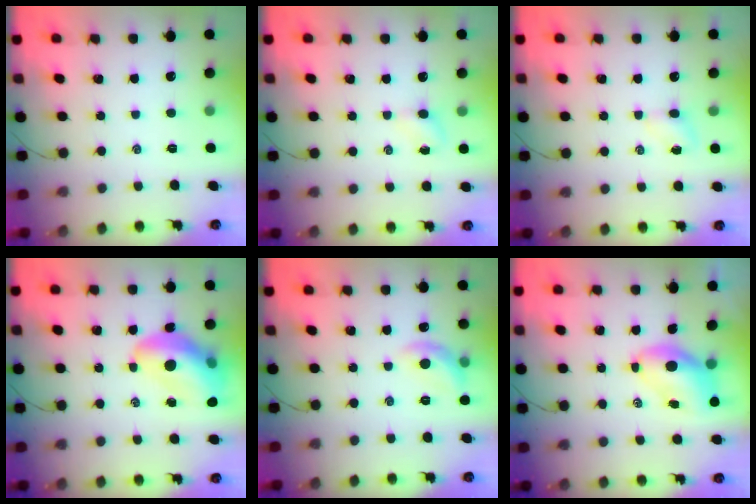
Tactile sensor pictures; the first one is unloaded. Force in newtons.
{"total": 2.8, "press": 2.6, "slide": 0.9}
{"total": 2.8, "press": 2.6, "slide": 1.0}
{"total": 15.0, "press": 14.4, "slide": 3.9}
{"total": 8.4, "press": 8.4, "slide": 0.3}
{"total": 6.6, "press": 6.5, "slide": 1.3}